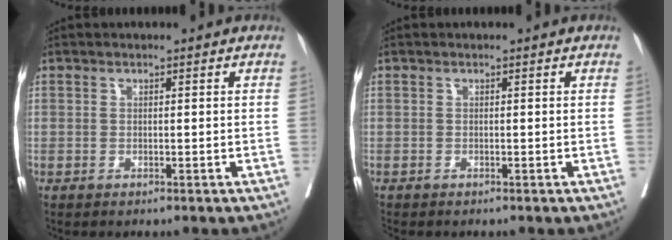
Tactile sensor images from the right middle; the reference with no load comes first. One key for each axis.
{"total": 0.6, "fx": -0.6, "fy": 0.1, "fz": 0.0, "tx": -0.010, "ty": -0.003, "tz": -0.016}